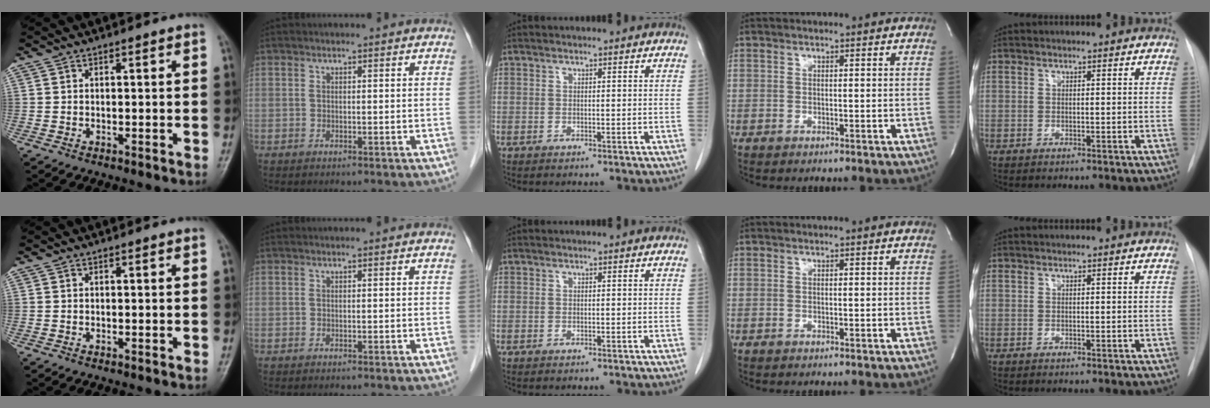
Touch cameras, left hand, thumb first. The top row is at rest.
{}